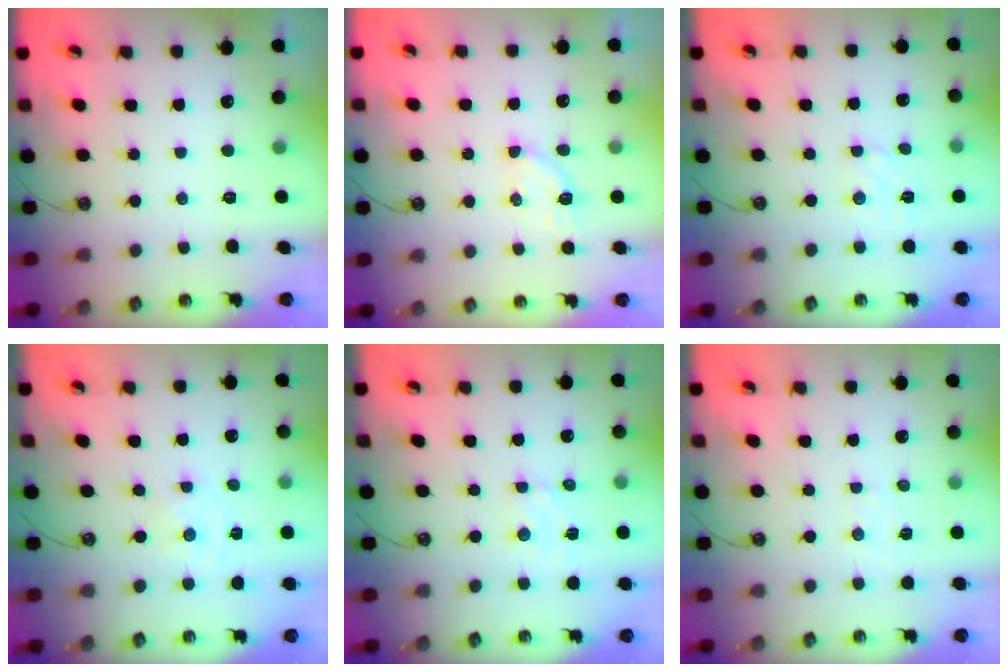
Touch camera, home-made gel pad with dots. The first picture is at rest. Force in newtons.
{"total": 3.1, "press": 3.1, "slide": 0.5}
{"total": 2.6, "press": 2.6, "slide": 0.6}
{"total": 0.0}
{"total": 2.2, "press": 2.2, "slide": 0.3}
{"total": 3.4, "press": 3.3, "slide": 0.5}